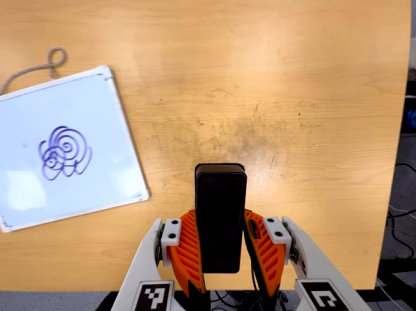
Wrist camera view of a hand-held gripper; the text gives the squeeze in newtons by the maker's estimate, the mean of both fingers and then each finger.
{"total": 4.8, "left": 3.3, "right": 6.3}